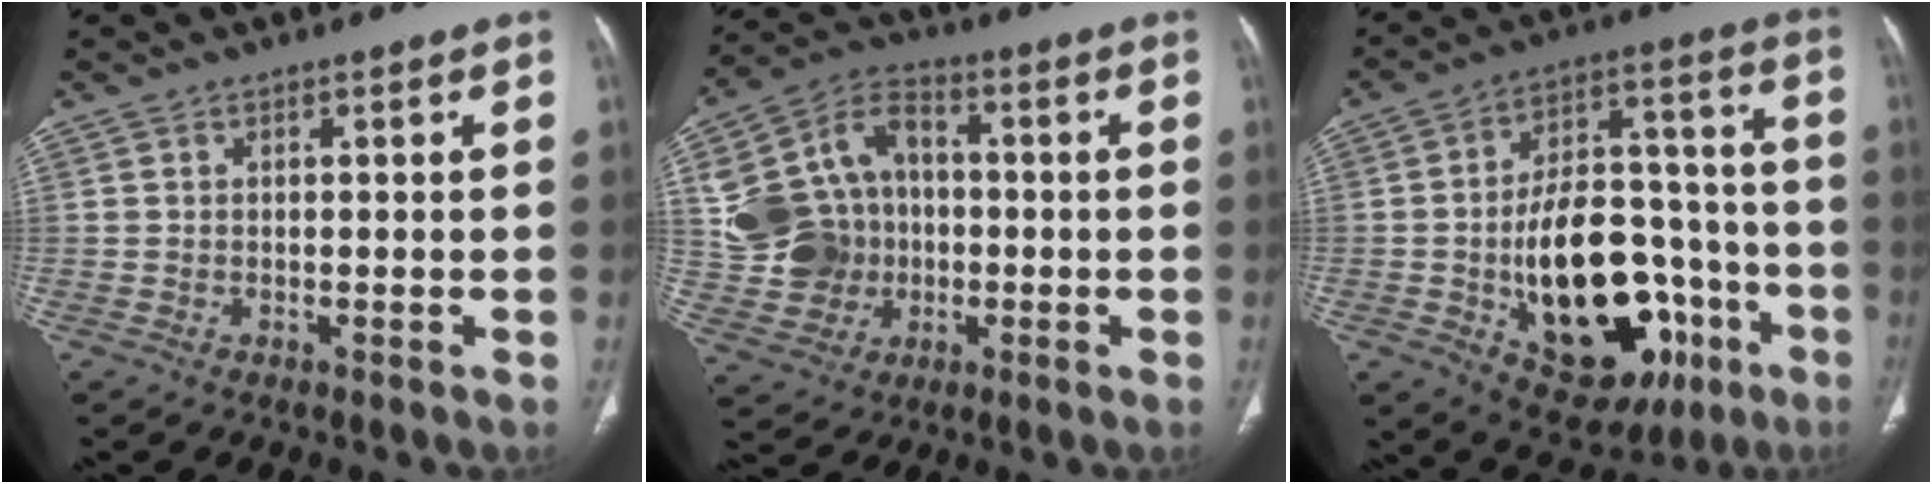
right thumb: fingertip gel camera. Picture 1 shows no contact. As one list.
[{"total": 16.4, "force": [-0.4, 14.0, 8.6], "torque": [-0.141, 0.026, -0.001]}, {"total": 27.0, "force": [-8.5, 15.3, 20.6], "torque": [-0.296, 0.040, -0.107]}]